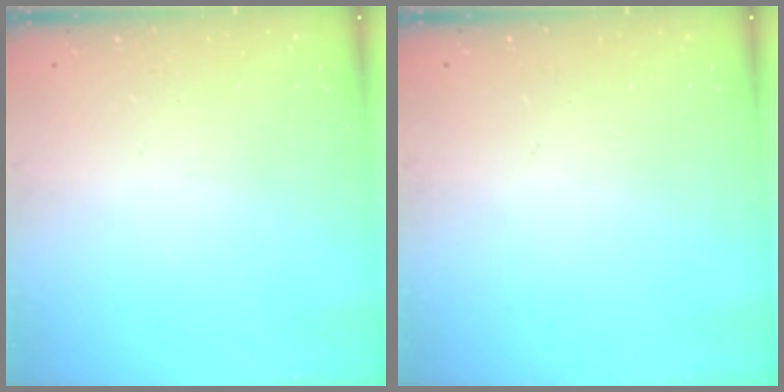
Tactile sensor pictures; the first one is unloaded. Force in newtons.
{"total": 0.0}